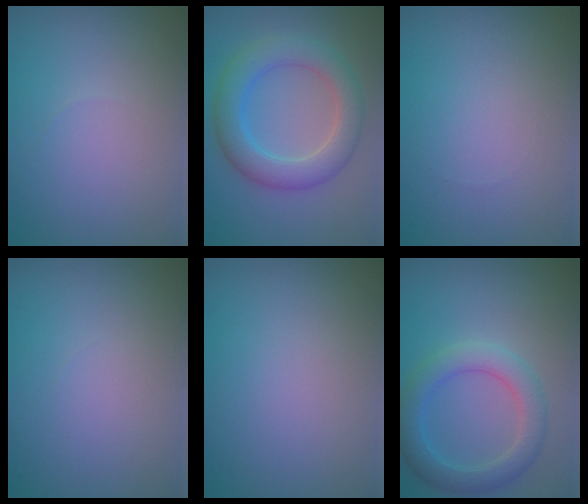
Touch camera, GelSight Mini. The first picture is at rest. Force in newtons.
{"total": 5.2, "press": 5.2, "slide": 0.1}
{"total": 0.0}
{"total": 0.0}
{"total": 0.0}
{"total": 4.1, "press": 4.1, "slide": 0.1}